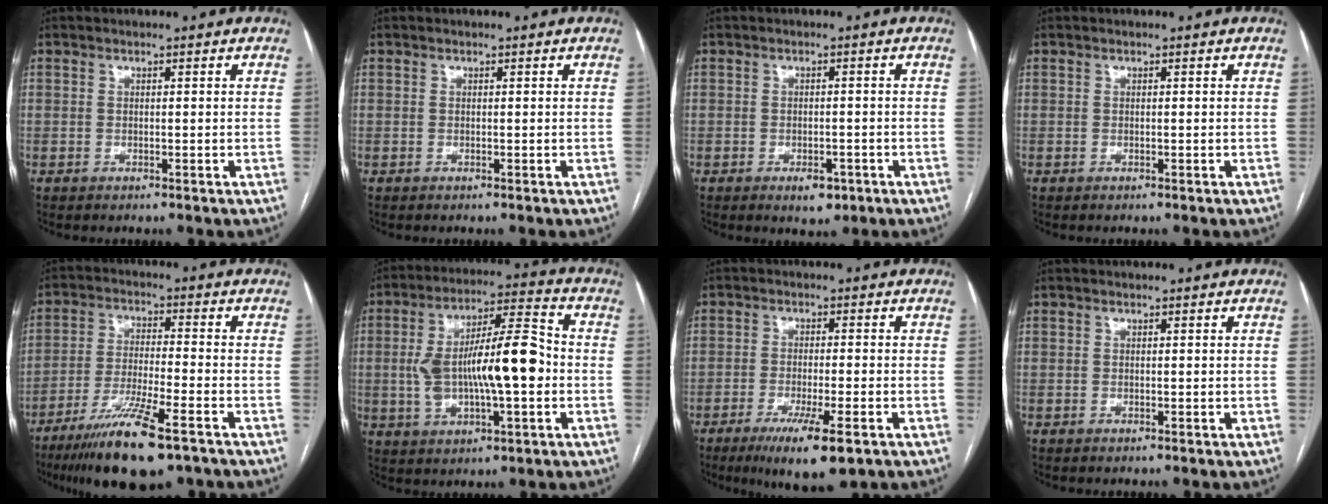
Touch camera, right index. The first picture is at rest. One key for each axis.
{"total": 0.0}
{"total": 3.3, "fx": -1.8, "fy": 1.8, "fz": 2.0, "tx": -0.023, "ty": 0.000, "tz": -0.016}
{"total": 0.0}
{"total": 13.4, "fx": -8.8, "fy": 1.3, "fz": 10.0, "tx": -0.187, "ty": -0.036, "tz": -0.152}
{"total": 15.2, "fx": -0.9, "fy": 3.9, "fz": 14.6, "tx": -0.269, "ty": 0.026, "tz": -0.007}
{"total": 8.7, "fx": -5.1, "fy": 1.0, "fz": 7.1, "tx": -0.119, "ty": -0.021, "tz": -0.078}
{"total": 0.0}